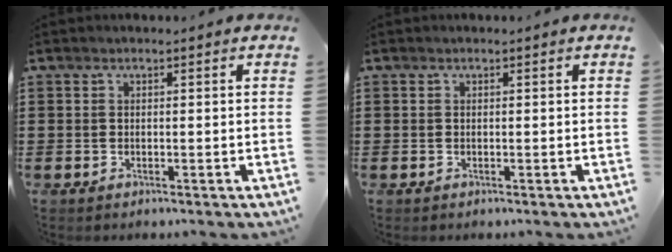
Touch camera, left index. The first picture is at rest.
{"total": 0.0}